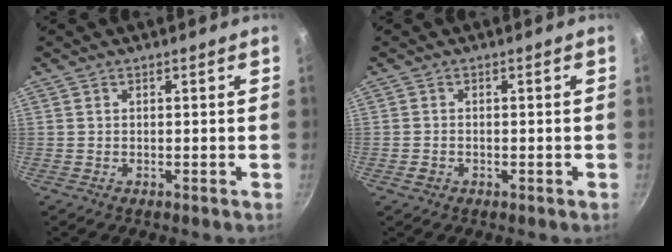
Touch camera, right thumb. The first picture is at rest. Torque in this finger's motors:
{"motor_torque": [0.15, -0.05, -0.01, -0.36, 0.01]}